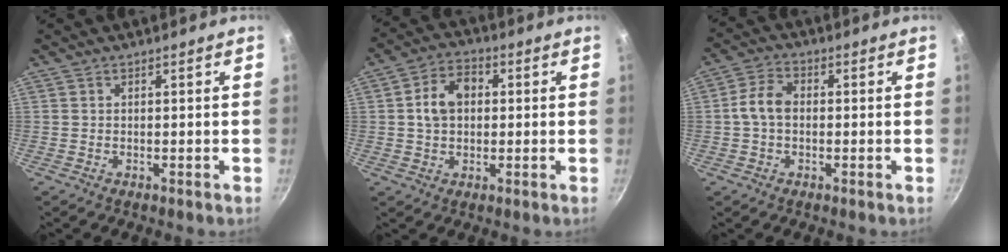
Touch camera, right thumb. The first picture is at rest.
{"total": 8.4, "force": [1.1, 6.1, 5.6], "torque": [-0.076, 0.016, 0.011]}
{"total": 5.8, "force": [-0.3, 4.0, 4.1], "torque": [-0.077, 0.023, -0.014]}